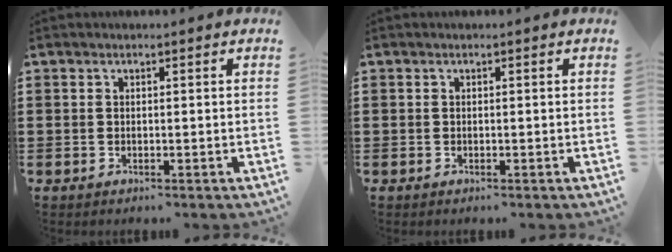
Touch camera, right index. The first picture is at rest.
{"total": 0.0}